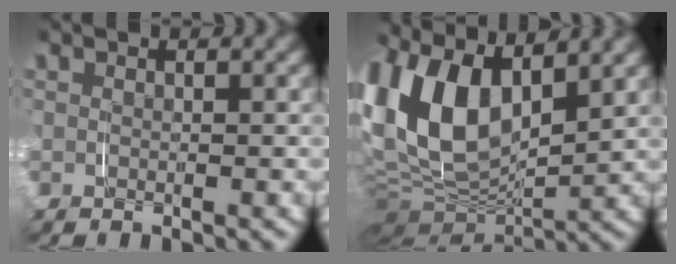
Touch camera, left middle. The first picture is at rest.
{"total": 13.3, "force": [2.2, 8.7, 9.8], "torque": [-0.225, -0.007, 0.041]}